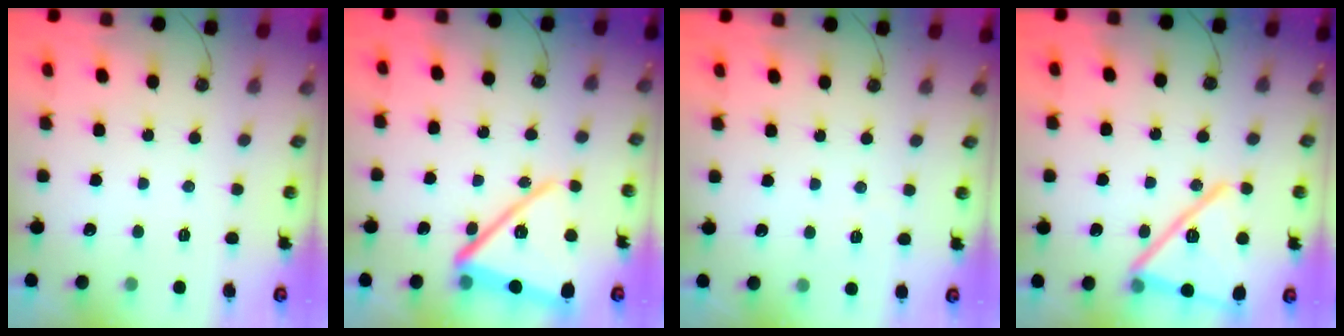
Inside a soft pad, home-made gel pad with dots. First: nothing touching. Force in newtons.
{"total": 18.4, "press": 18.3, "slide": 1.6}
{"total": 1.4, "press": 1.4, "slide": 0.5}
{"total": 20.4, "press": 18.7, "slide": 8.2}